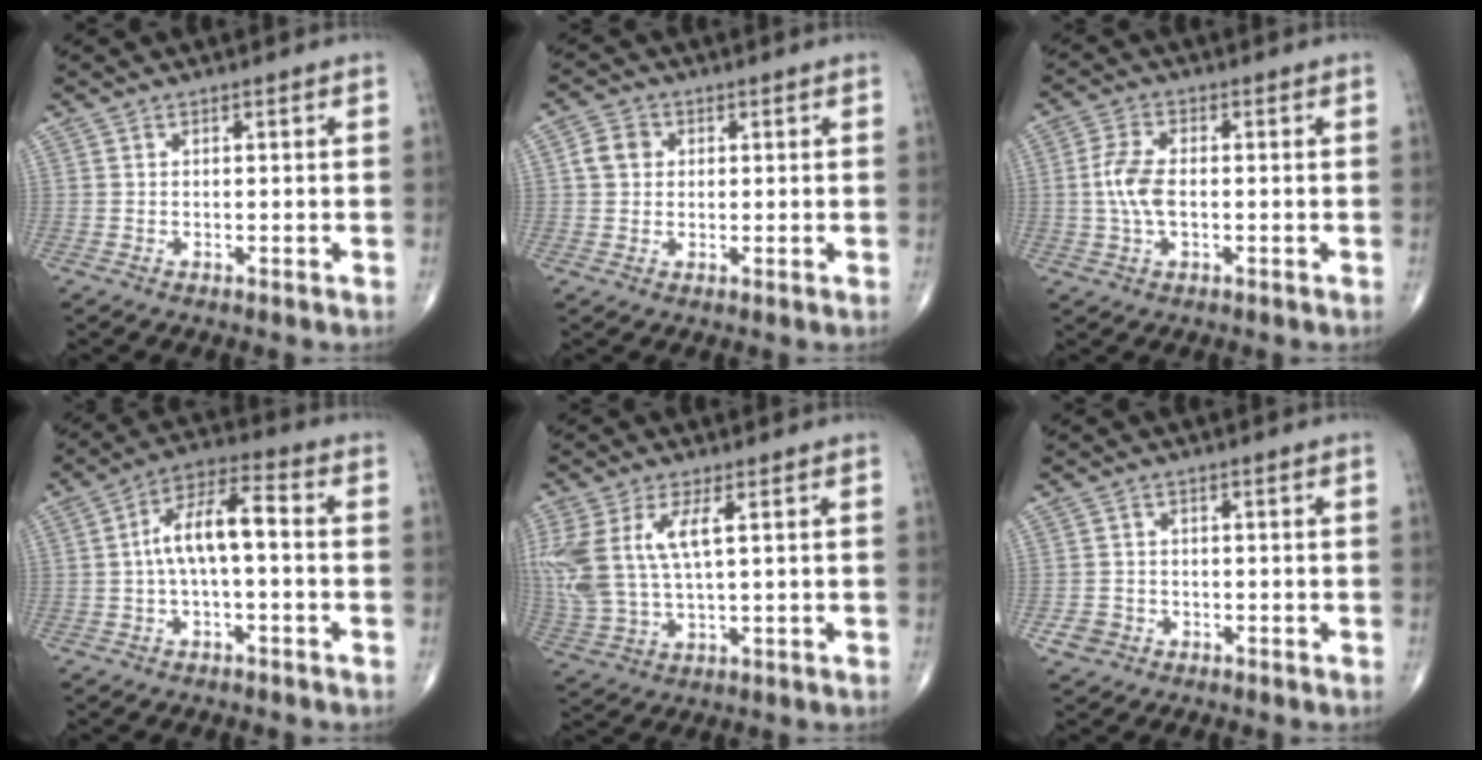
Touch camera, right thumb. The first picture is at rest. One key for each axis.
{"total": 4.4, "fx": 0.7, "fy": 3.7, "fz": 2.2, "tx": -0.031, "ty": 0.007, "tz": 0.008}
{"total": 6.4, "fx": -0.4, "fy": 3.2, "fz": 5.5, "tx": -0.125, "ty": 0.008, "tz": -0.011}
{"total": 9.3, "fx": -0.5, "fy": 3.4, "fz": 8.6, "tx": -0.165, "ty": 0.043, "tz": -0.015}
{"total": 13.7, "fx": 3.2, "fy": 5.9, "fz": 11.9, "tx": -0.294, "ty": -0.001, "tz": 0.074}
{"total": 2.8, "fx": -1.2, "fy": 2.4, "fz": 0.6, "tx": 0.000, "ty": 0.011, "tz": -0.021}